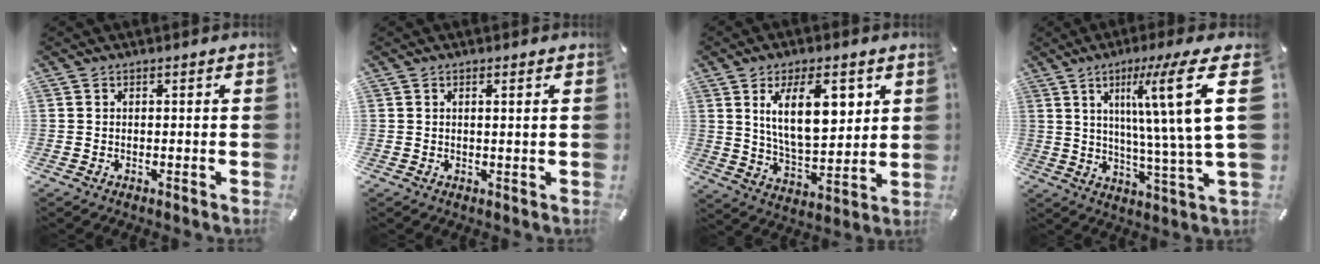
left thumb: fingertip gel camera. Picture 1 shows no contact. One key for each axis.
{"total": 1.2, "fx": 0.5, "fy": -0.2, "fz": 1.0, "tx": -0.019, "ty": -0.002, "tz": 0.007}
{"total": 15.0, "fx": 6.1, "fy": 7.1, "fz": 11.7, "tx": -0.195, "ty": -0.010, "tz": 0.104}
{"total": 23.4, "fx": 8.0, "fy": 3.0, "fz": 21.8, "tx": -0.327, "ty": -0.050, "tz": 0.109}